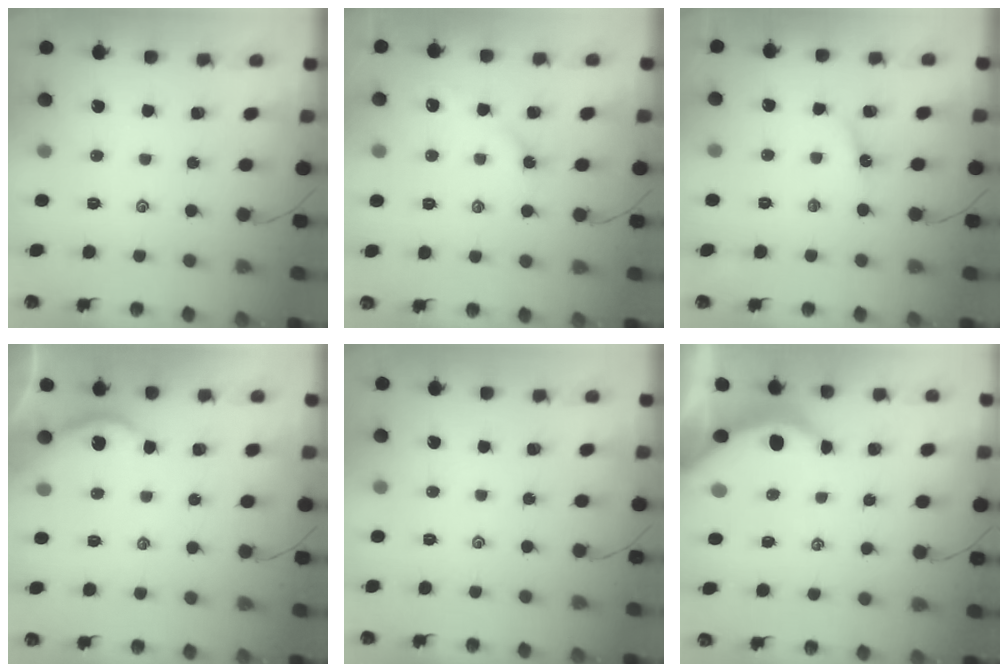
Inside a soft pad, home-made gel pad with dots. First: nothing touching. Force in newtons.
{"total": 2.2, "press": 2.1, "slide": 0.6}
{"total": 4.1, "press": 4.1, "slide": 0.4}
{"total": 5.5, "press": 5.5, "slide": 0.4}
{"total": 0.0}
{"total": 3.8, "press": 3.8, "slide": 0.4}